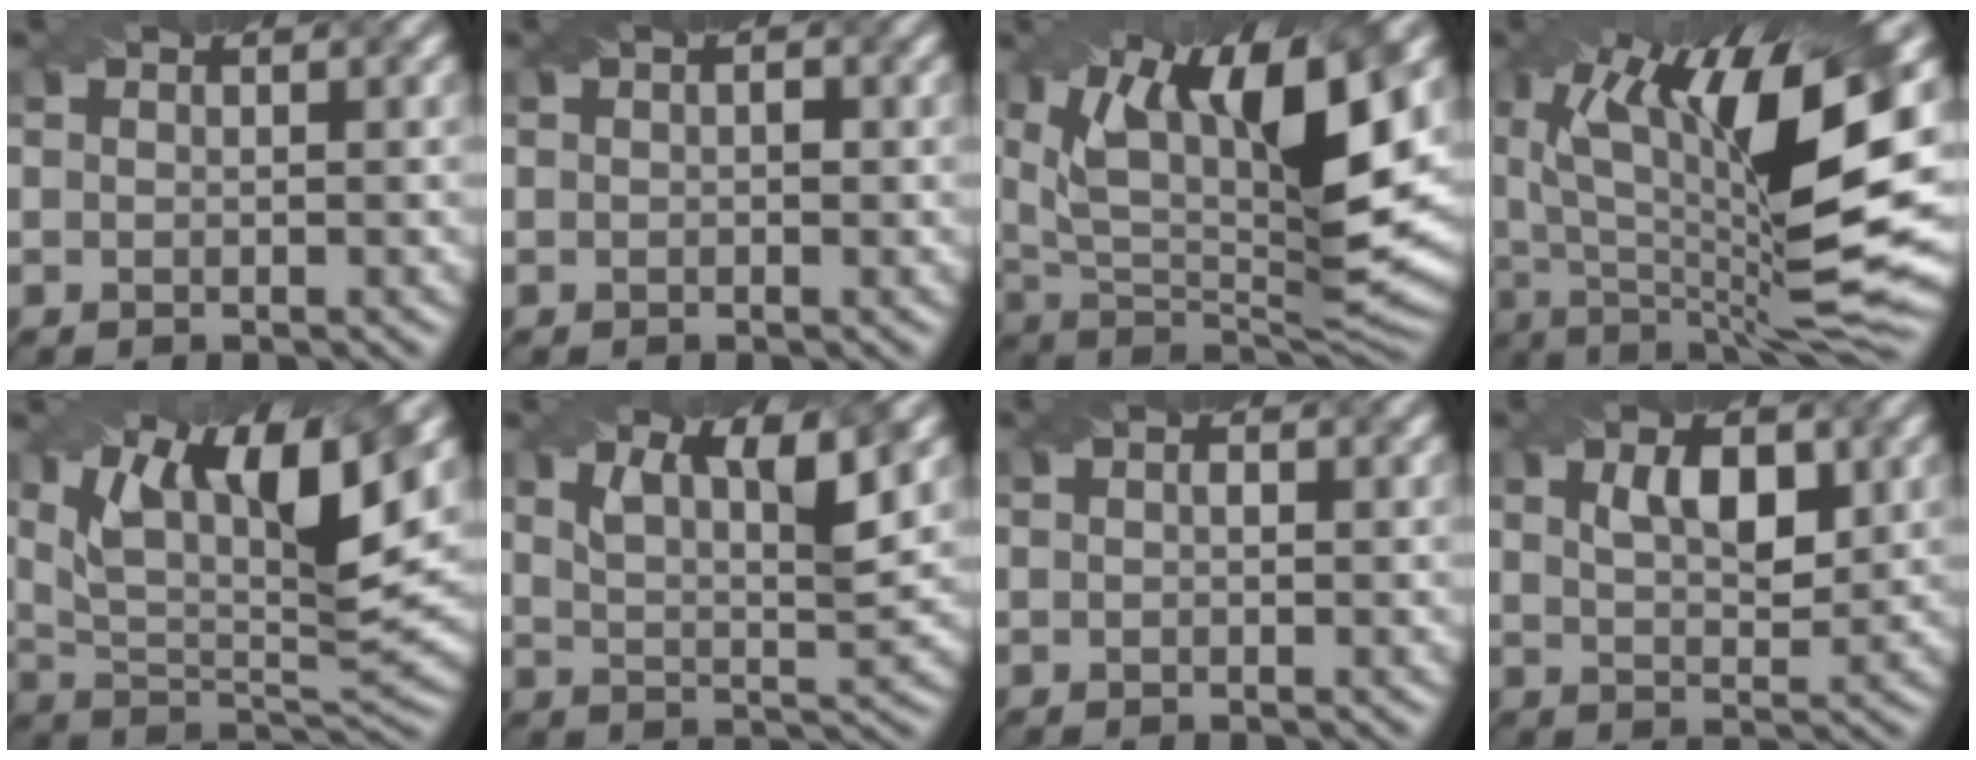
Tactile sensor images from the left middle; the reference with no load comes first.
{"total": 0.8, "force": [0.0, 0.5, 0.6], "torque": [-0.009, 0.000, 0.000]}
{"total": 14.0, "force": [5.7, 4.5, 12.0], "torque": [-0.212, -0.005, 0.104]}
{"total": 16.1, "force": [3.5, 5.3, 14.8], "torque": [-0.253, -0.008, 0.063]}
{"total": 12.2, "force": [6.3, 3.6, 9.7], "torque": [-0.181, 0.003, 0.114]}
{"total": 5.7, "force": [3.3, 1.3, 4.4], "torque": [-0.072, 0.003, 0.051]}
{"total": 0.6, "force": [0.0, 0.4, 0.5], "torque": [-0.009, 0.001, -0.001]}
{"total": 4.1, "force": [1.6, 1.9, 3.3], "torque": [-0.060, 0.002, 0.030]}